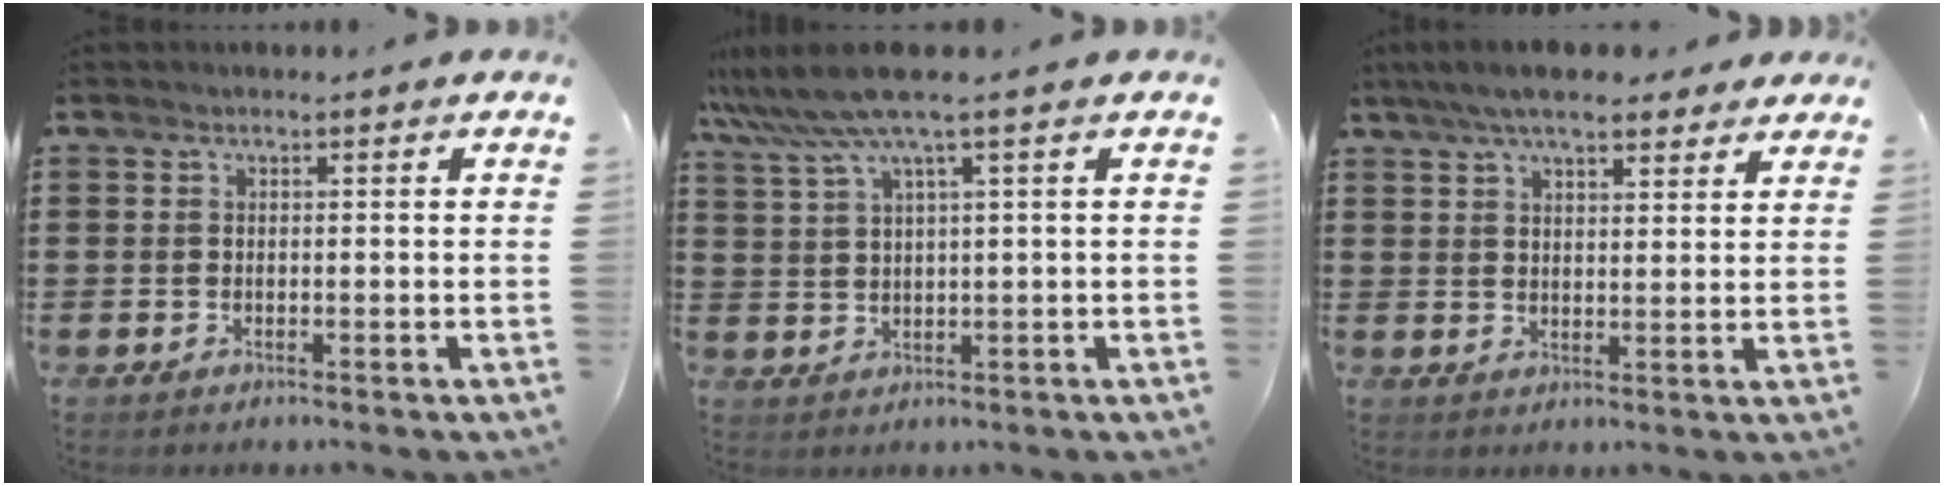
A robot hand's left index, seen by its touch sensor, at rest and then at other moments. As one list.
[{"total": 6.6, "force": [4.2, -0.2, 5.1], "torque": [-0.120, -0.010, 0.073]}, {"total": 7.2, "force": [5.9, 1.8, 3.7], "torque": [-0.087, -0.001, 0.109]}]